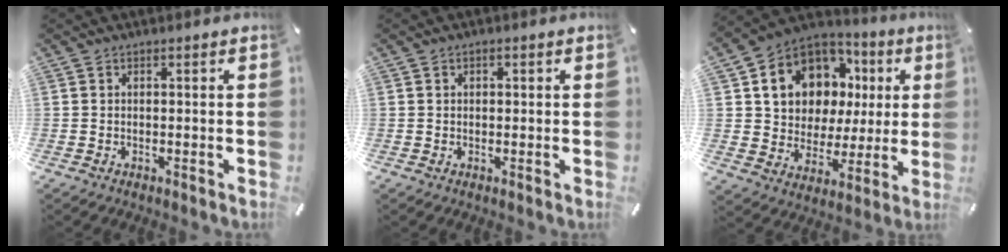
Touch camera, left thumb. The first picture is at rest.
{"total": 0.8, "force": [0.1, 0.7, 0.4], "torque": [-0.007, 0.006, 0.000]}
{"total": 12.5, "force": [4.8, 10.6, 4.7], "torque": [-0.096, -0.035, 0.100]}